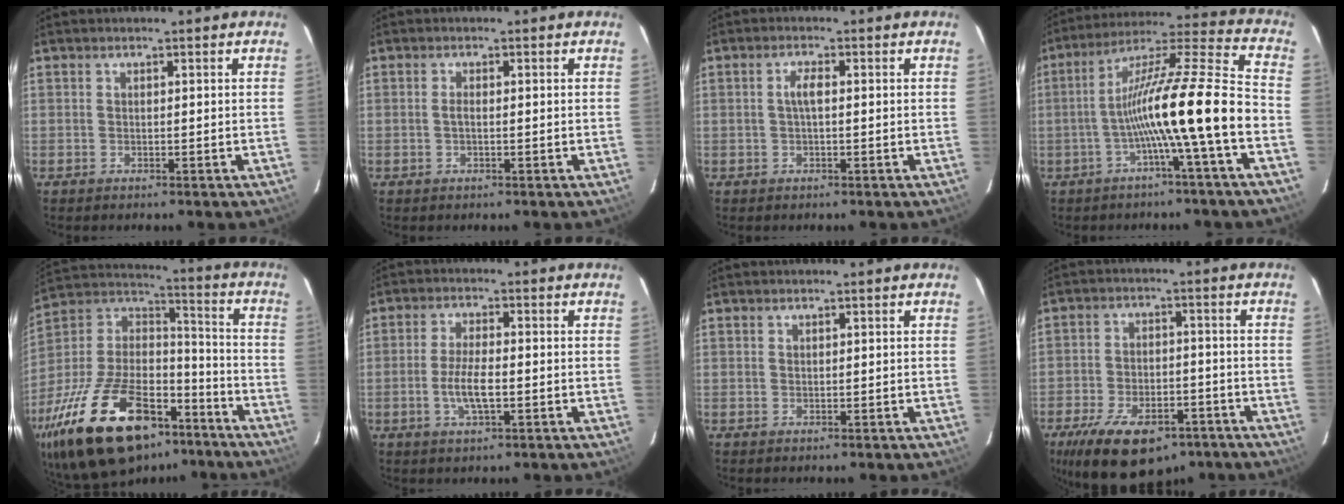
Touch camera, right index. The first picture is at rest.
{"total": 1.0, "force": [0.1, 0.0, 1.0], "torque": [-0.020, 0.001, -0.001]}
{"total": 2.2, "force": [0.1, 0.5, 2.1], "torque": [-0.043, 0.005, 0.001]}
{"total": 15.9, "force": [-5.5, -1.4, 14.8], "torque": [-0.250, 0.008, -0.102]}
{"total": 32.1, "force": [-20.4, 15.0, 19.7], "torque": [-0.393, 0.001, -0.321]}
{"total": 5.6, "force": [-1.4, 1.5, 5.2], "torque": [-0.104, -0.003, -0.027]}
{"total": 0.0}
{"total": 18.3, "force": [-11.7, 9.0, 10.8], "torque": [-0.224, -0.016, -0.176]}